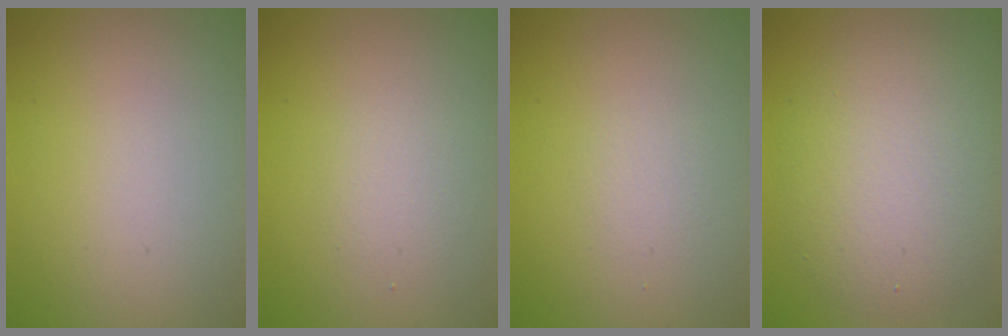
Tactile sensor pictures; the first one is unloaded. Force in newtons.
{"total": 1.7, "press": 1.6, "slide": 0.1}
{"total": 1.0, "press": 1.0, "slide": 0.0}
{"total": 6.6, "press": 6.6, "slide": 0.1}